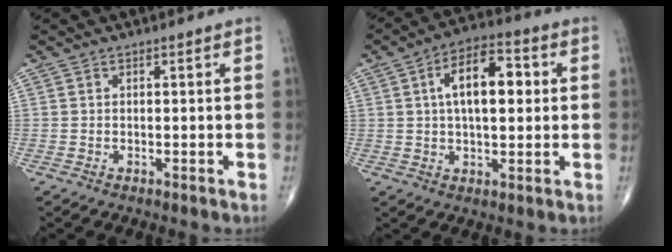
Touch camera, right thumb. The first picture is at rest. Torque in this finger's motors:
{"motor_torque": [0.63, 2.66, 1.30, 0.27, 0.10]}